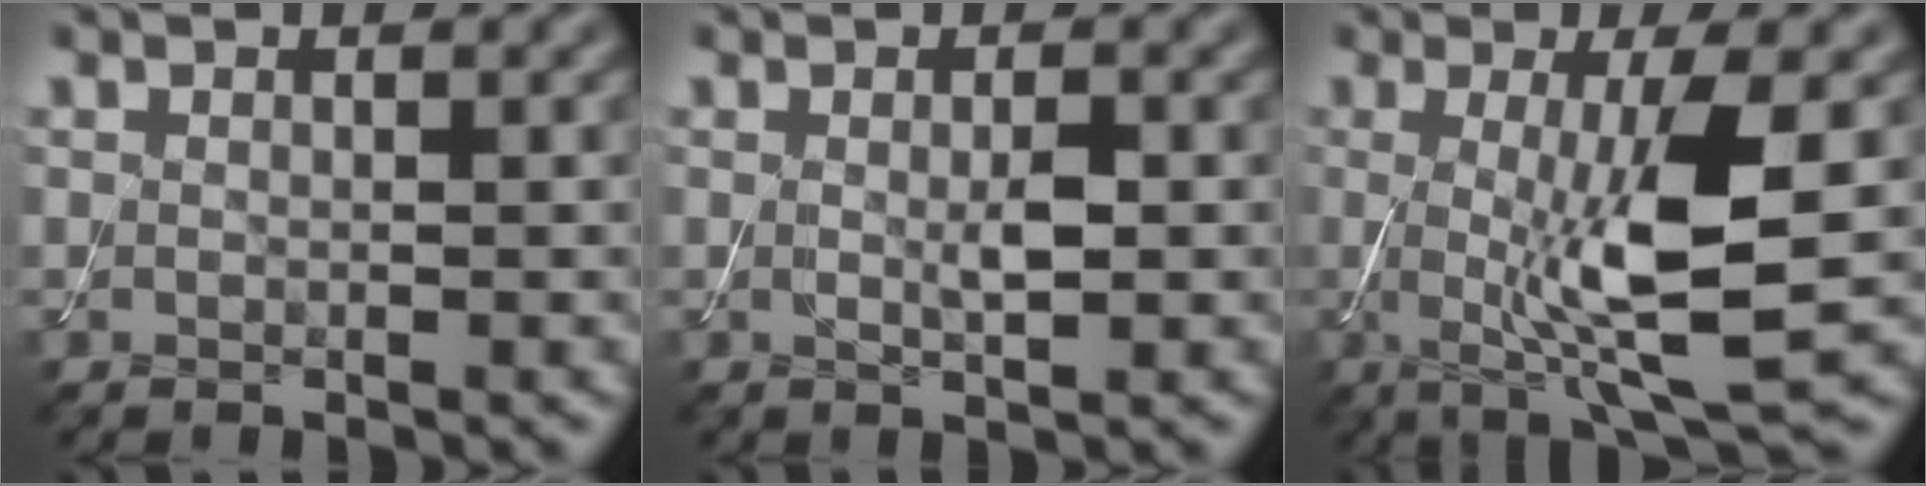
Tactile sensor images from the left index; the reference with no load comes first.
{"total": 1.8, "force": [0.1, 0.6, 1.8], "torque": [-0.034, -0.003, 0.002]}
{"total": 8.2, "force": [-0.2, 1.6, 8.0], "torque": [-0.125, -0.014, 0.002]}